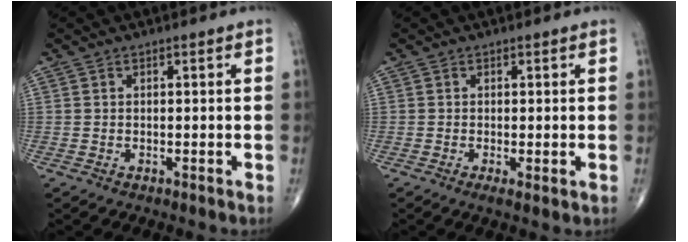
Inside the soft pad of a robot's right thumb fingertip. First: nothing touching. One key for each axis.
{"total": 1.7, "fx": -0.3, "fy": 0.5, "fz": 1.6, "tx": -0.034, "ty": -0.007, "tz": -0.007}